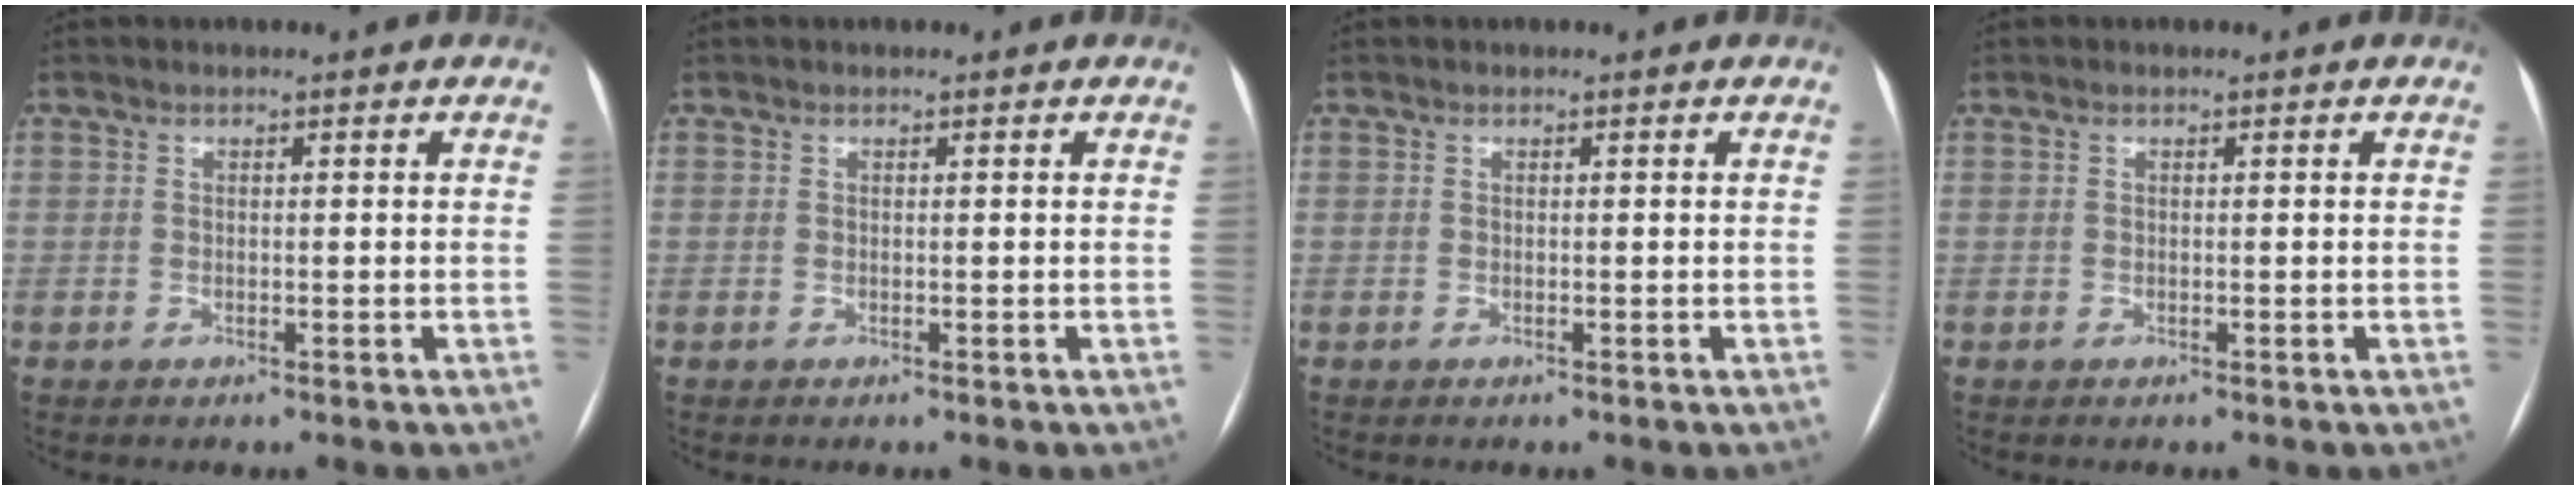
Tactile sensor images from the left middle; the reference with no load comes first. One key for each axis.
{"total": 0.0}
{"total": 0.0}
{"total": 0.0}